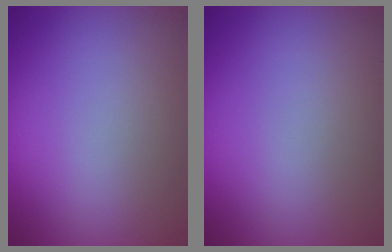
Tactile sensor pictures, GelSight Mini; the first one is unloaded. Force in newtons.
{"total": 0.0}